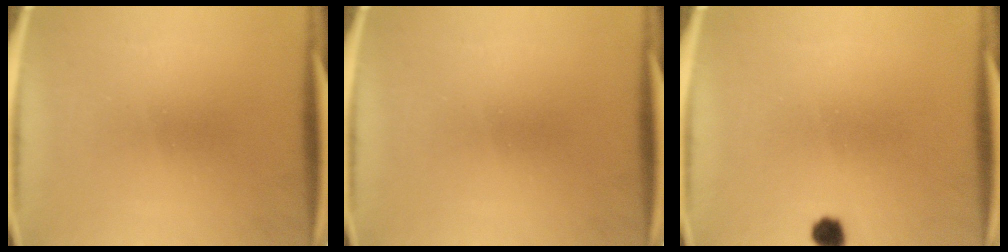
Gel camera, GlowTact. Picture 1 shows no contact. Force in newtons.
{"total": 0.0}
{"total": 2.4}